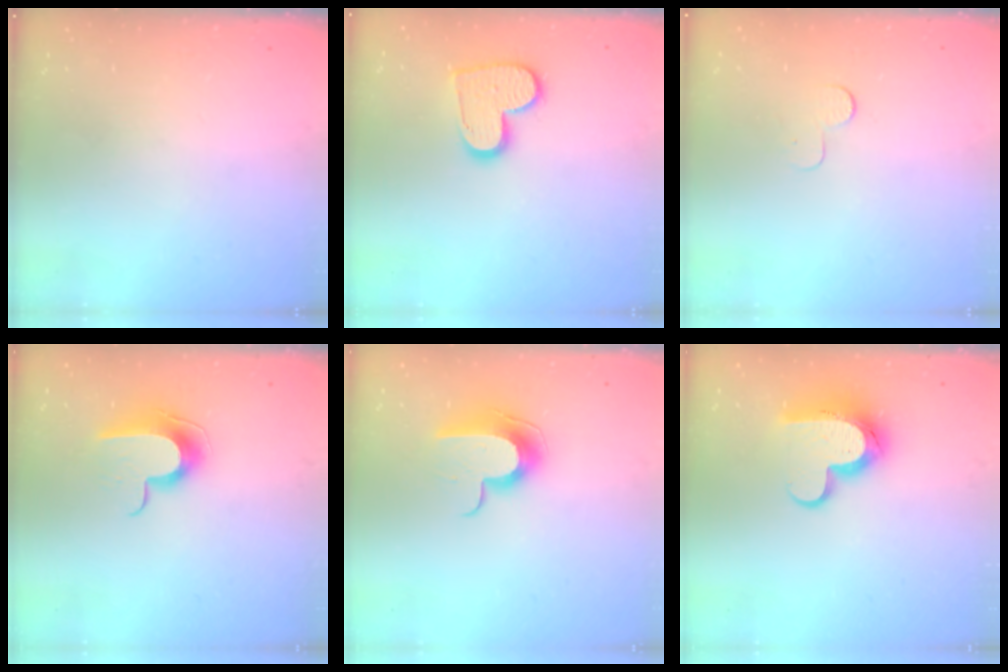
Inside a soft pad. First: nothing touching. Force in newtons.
{"total": 13.0, "press": 13.0, "slide": 1.0}
{"total": 2.9, "press": 2.9, "slide": 0.3}
{"total": 9.9, "press": 9.9, "slide": 0.1}
{"total": 11.8, "press": 11.8, "slide": 0.7}
{"total": 12.4, "press": 12.3, "slide": 1.0}